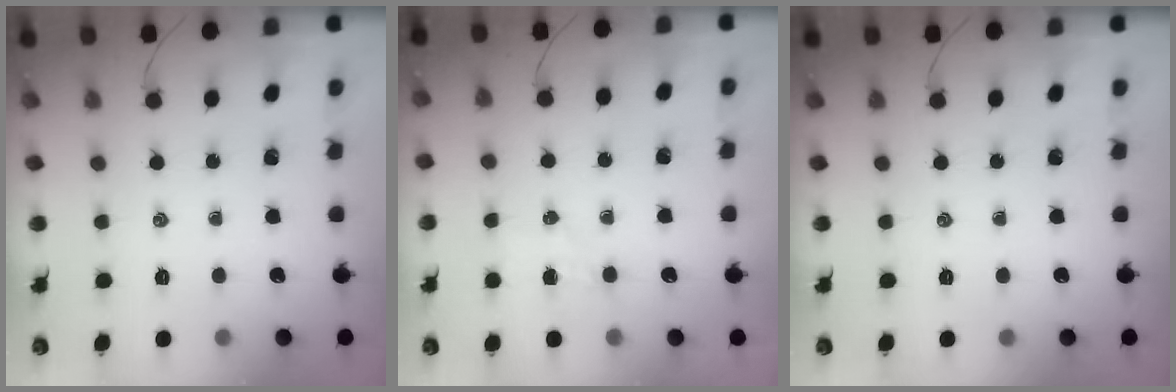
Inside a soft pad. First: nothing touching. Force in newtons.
{"total": 3.7, "press": 3.6, "slide": 0.8}
{"total": 0.0}